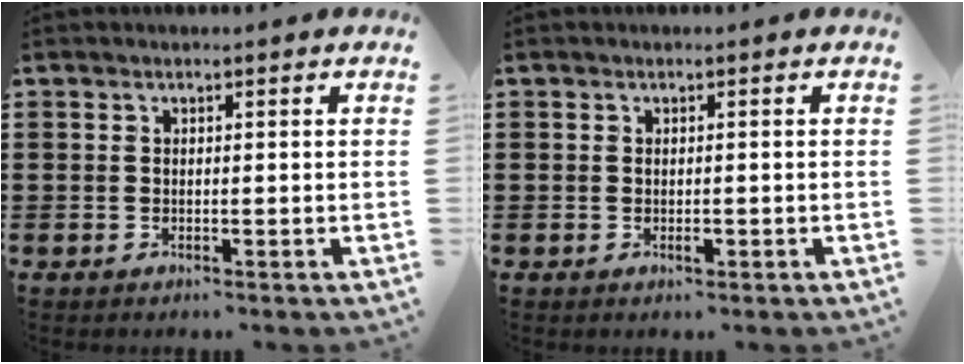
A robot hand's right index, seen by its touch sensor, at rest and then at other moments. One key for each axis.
{"total": 1.0, "fx": -0.3, "fy": 0.3, "fz": 0.9, "tx": -0.016, "ty": -0.004, "tz": -0.004}